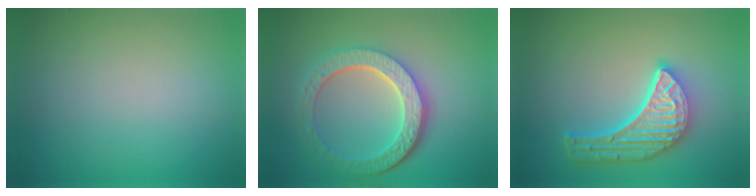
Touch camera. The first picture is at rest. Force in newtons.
{"total": 6.3, "press": 4.6, "slide": 4.2}
{"total": 5.9, "press": 4.6, "slide": 3.8}